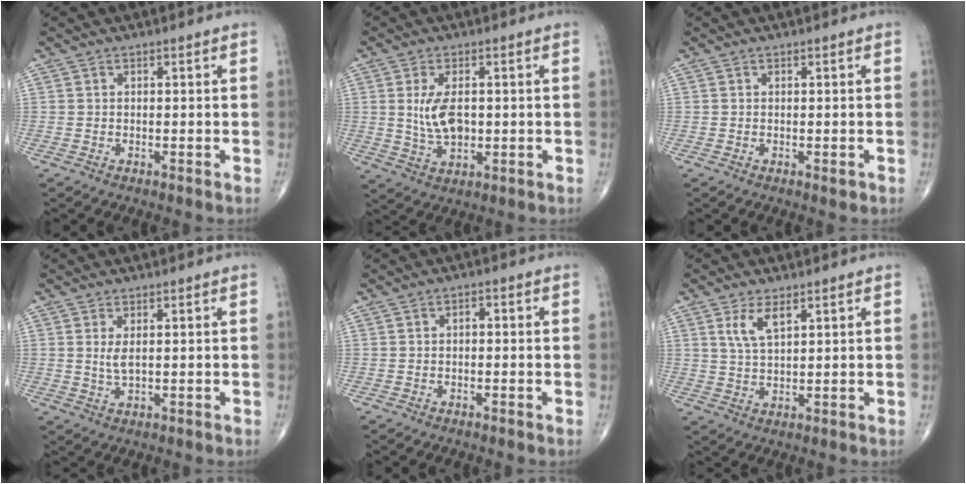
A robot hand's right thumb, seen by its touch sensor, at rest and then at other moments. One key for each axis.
{"total": 7.0, "fx": 0.6, "fy": 3.8, "fz": 5.8, "tx": -0.104, "ty": -0.007, "tz": 0.016}
{"total": 0.8, "fx": -0.2, "fy": 0.5, "fz": 0.6, "tx": -0.004, "ty": -0.002, "tz": -0.003}
{"total": 2.6, "fx": 0.6, "fy": 1.0, "fz": 2.3, "tx": -0.044, "ty": -0.008, "tz": 0.016}
{"total": 1.2, "fx": -0.1, "fy": 0.7, "fz": 0.9, "tx": -0.004, "ty": 0.007, "tz": -0.007}
{"total": 4.9, "fx": 2.5, "fy": 1.9, "fz": 3.8, "tx": -0.074, "ty": -0.011, "tz": 0.055}